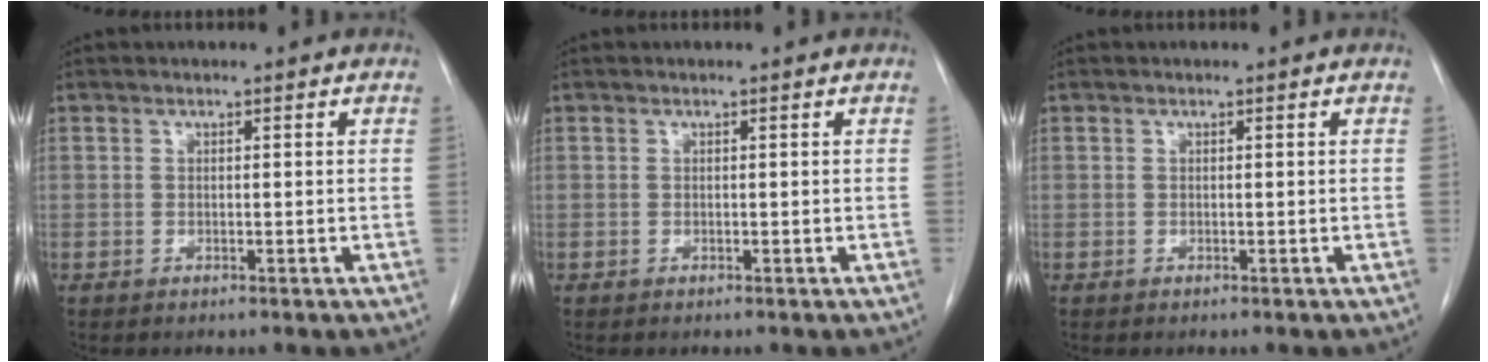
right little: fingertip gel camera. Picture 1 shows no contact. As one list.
[{"total": 0.0}, {"total": 0.0}]